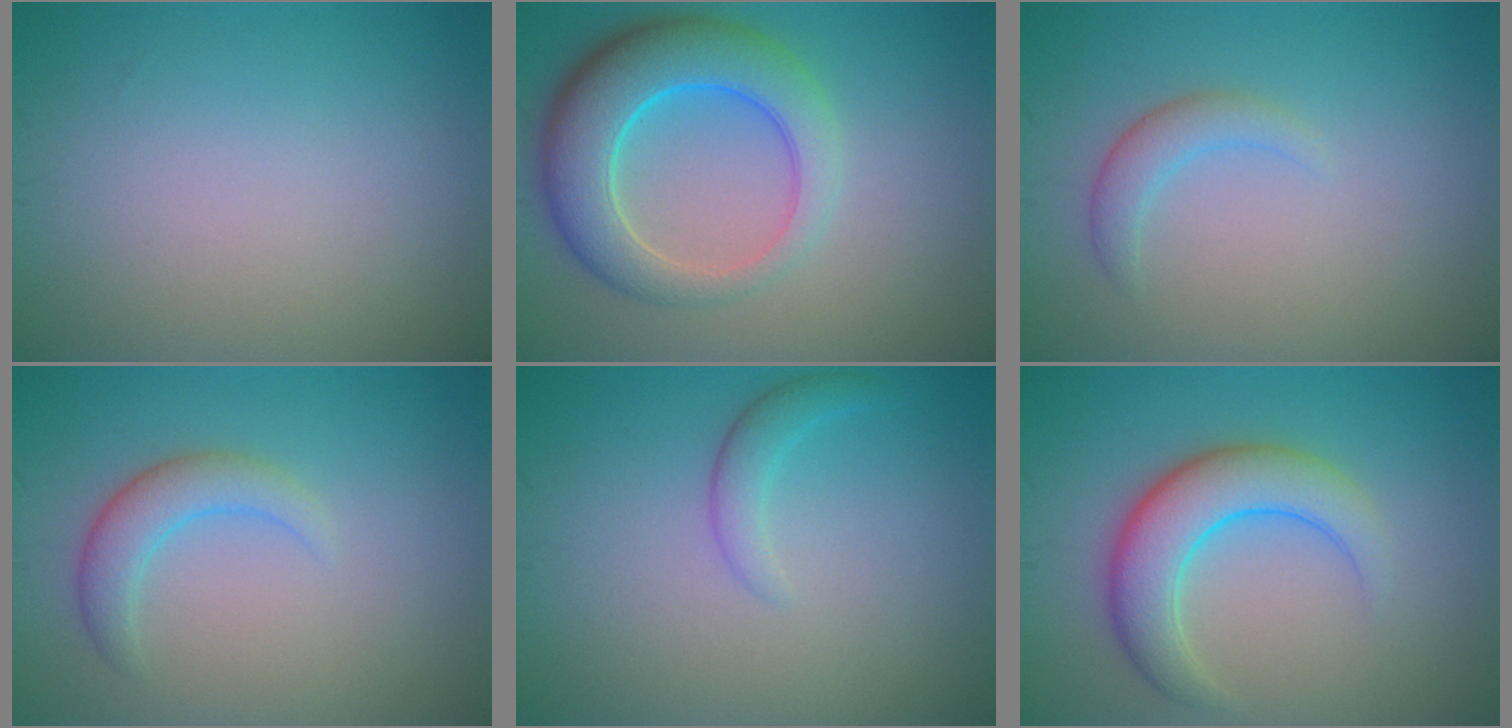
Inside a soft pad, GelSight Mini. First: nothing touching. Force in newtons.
{"total": 7.7, "press": 7.7, "slide": 0.5}
{"total": 1.9, "press": 1.9, "slide": 0.0}
{"total": 2.8, "press": 2.8, "slide": 0.1}
{"total": 1.7, "press": 1.7, "slide": 0.1}
{"total": 5.7, "press": 5.7, "slide": 0.1}